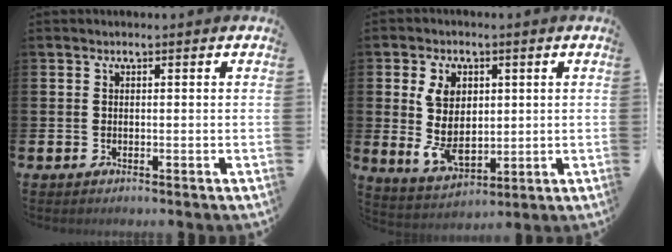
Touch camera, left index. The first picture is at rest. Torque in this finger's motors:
{"motor_torque": [1.73, -0.13, 1.05, 0.21]}